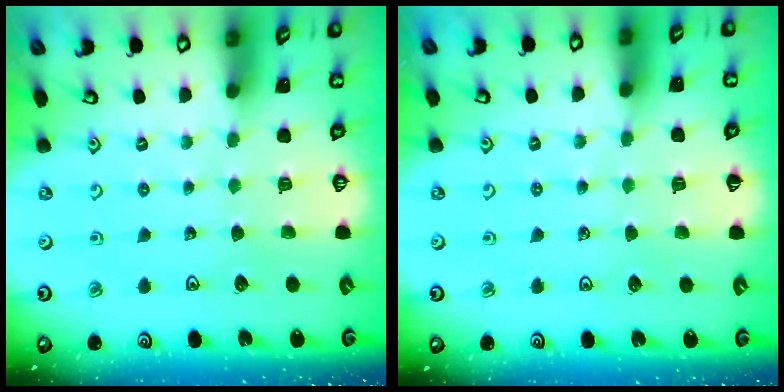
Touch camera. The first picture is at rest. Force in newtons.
{"total": 2.0, "press": 2.0, "slide": 0.3}